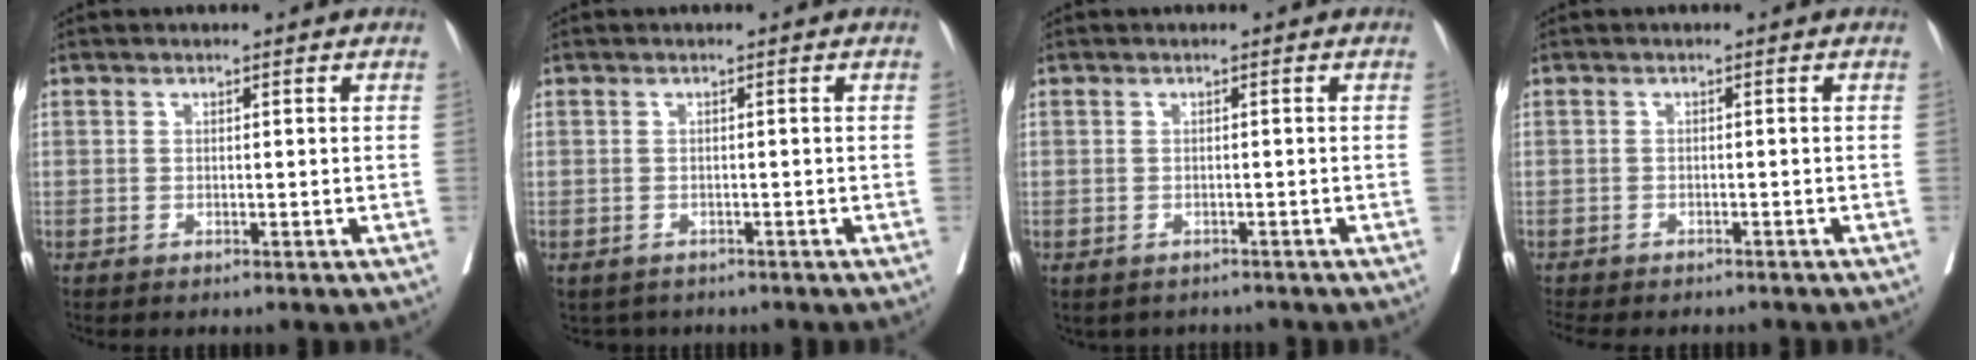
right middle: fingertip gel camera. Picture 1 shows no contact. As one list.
[{"total": 2.5, "force": [-1.9, 1.6, 0.3], "torque": [-0.005, 0.000, -0.028]}, {"total": 2.9, "force": [-2.5, 1.5, 0.4], "torque": [-0.004, 0.006, -0.031]}, {"total": 8.0, "force": [-7.0, 2.4, 2.9], "torque": [-0.045, -0.005, -0.095]}]